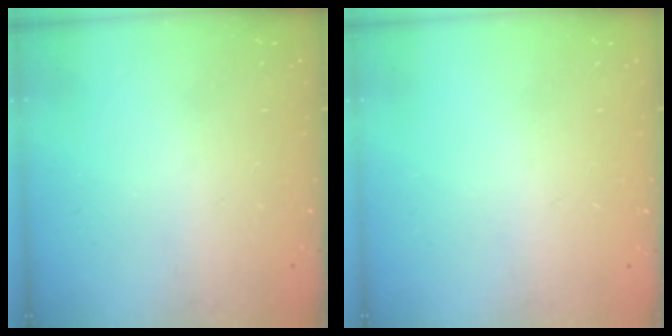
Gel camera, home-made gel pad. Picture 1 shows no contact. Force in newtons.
{"total": 0.0}